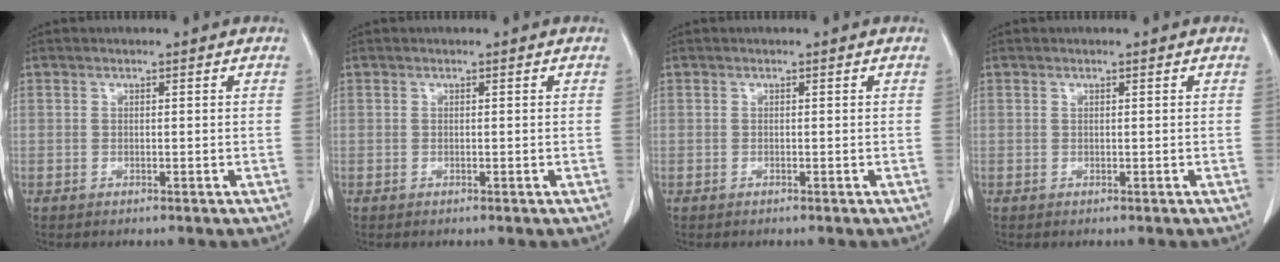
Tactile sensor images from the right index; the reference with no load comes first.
{"total": 0.0}
{"total": 0.0}
{"total": 0.0}